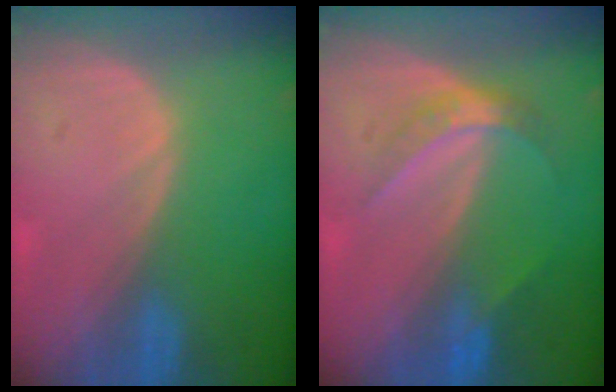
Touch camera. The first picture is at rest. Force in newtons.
{"total": 4.7, "press": 4.2, "slide": 2.1}